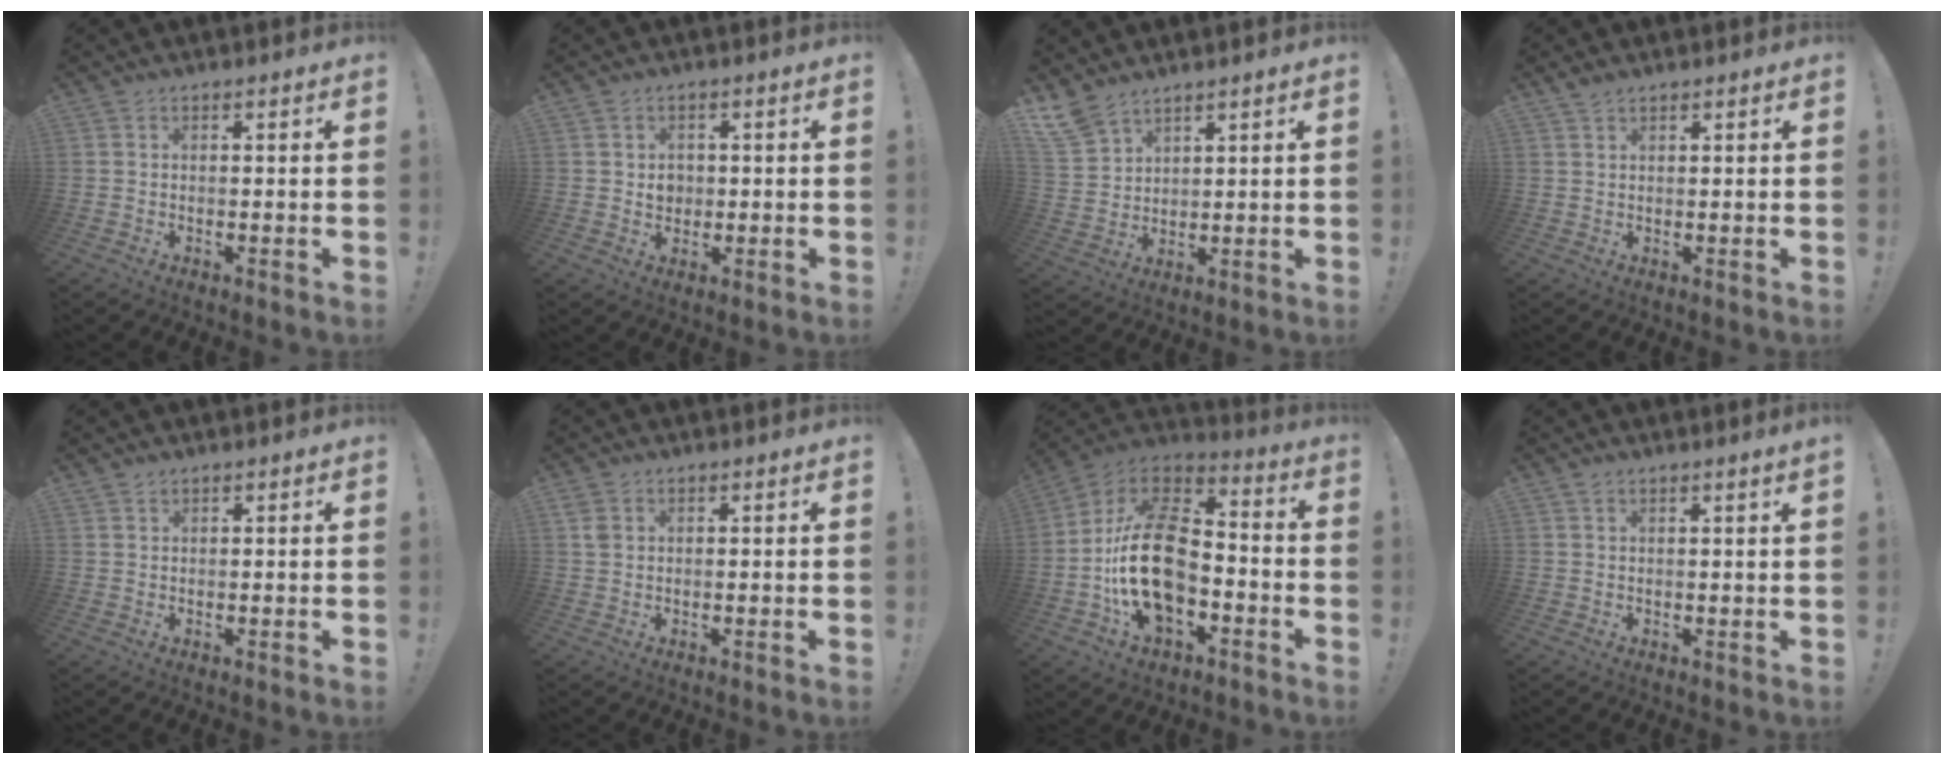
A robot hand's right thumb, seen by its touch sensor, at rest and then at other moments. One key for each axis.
{"total": 3.4, "fx": 0.4, "fy": 3.1, "fz": 1.4, "tx": -0.009, "ty": -0.005, "tz": 0.004}
{"total": 7.7, "fx": 6.3, "fy": 3.5, "fz": 2.6, "tx": -0.053, "ty": -0.038, "tz": 0.126}
{"total": 1.8, "fx": 1.4, "fy": 0.5, "fz": 0.9, "tx": -0.018, "ty": -0.005, "tz": 0.027}
{"total": 1.0, "fx": 0.9, "fy": 0.4, "fz": 0.2, "tx": 0.001, "ty": -0.003, "tz": 0.016}
{"total": 2.4, "fx": 1.1, "fy": 1.7, "fz": 1.3, "tx": -0.017, "ty": 0.000, "tz": 0.020}
{"total": 23.8, "fx": -5.0, "fy": 15.1, "fz": 17.7, "tx": -0.325, "ty": 0.043, "tz": -0.076}
{"total": 1.4, "fx": 1.0, "fy": -0.4, "fz": 0.9, "tx": -0.017, "ty": -0.002, "tz": 0.017}